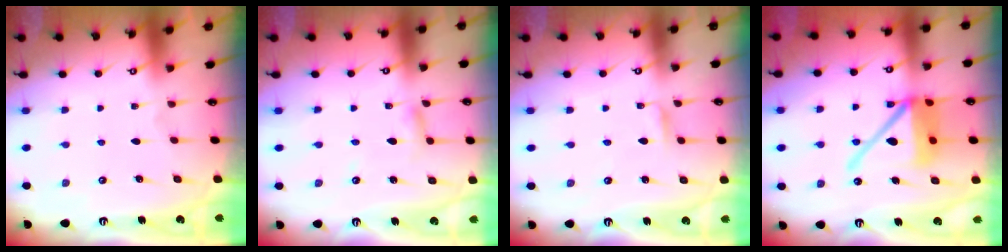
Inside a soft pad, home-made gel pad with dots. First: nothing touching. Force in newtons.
{"total": 4.4, "press": 4.4, "slide": 0.3}
{"total": 2.5, "press": 2.5, "slide": 0.3}
{"total": 15.1, "press": 14.8, "slide": 2.7}